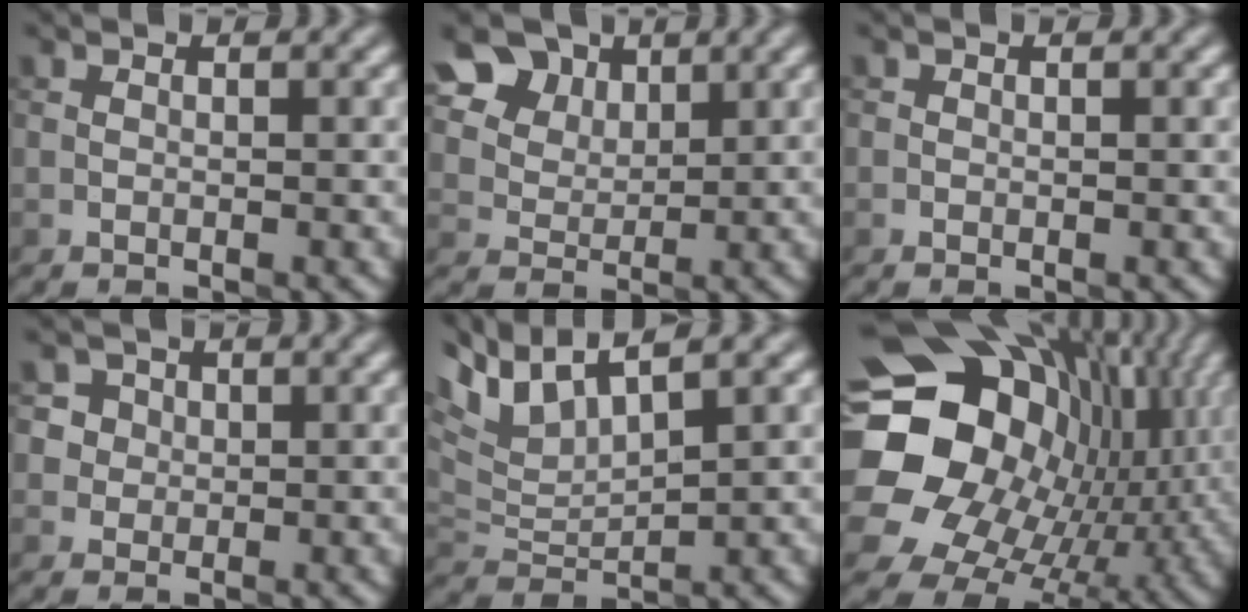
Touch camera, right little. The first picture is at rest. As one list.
[{"total": 9.9, "force": [5.5, 6.9, 4.4], "torque": [-0.103, 0.025, 0.094]}, {"total": 0.0}, {"total": 4.9, "force": [2.3, 3.9, 1.8], "torque": [-0.020, 0.016, 0.027]}, {"total": 6.0, "force": [4.3, 1.5, 3.8], "torque": [-0.089, 0.019, 0.084]}, {"total": 20.1, "force": [2.4, 16.6, 11.2], "torque": [-0.218, -0.017, 0.056]}]